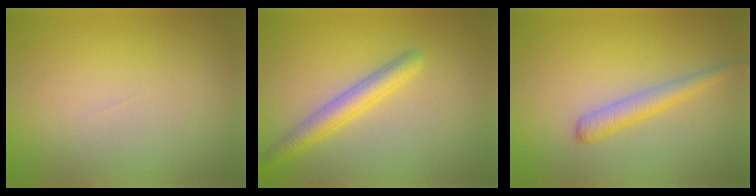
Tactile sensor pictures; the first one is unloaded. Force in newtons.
{"total": 3.3, "press": 3.2, "slide": 0.1}
{"total": 2.4, "press": 2.3, "slide": 0.1}